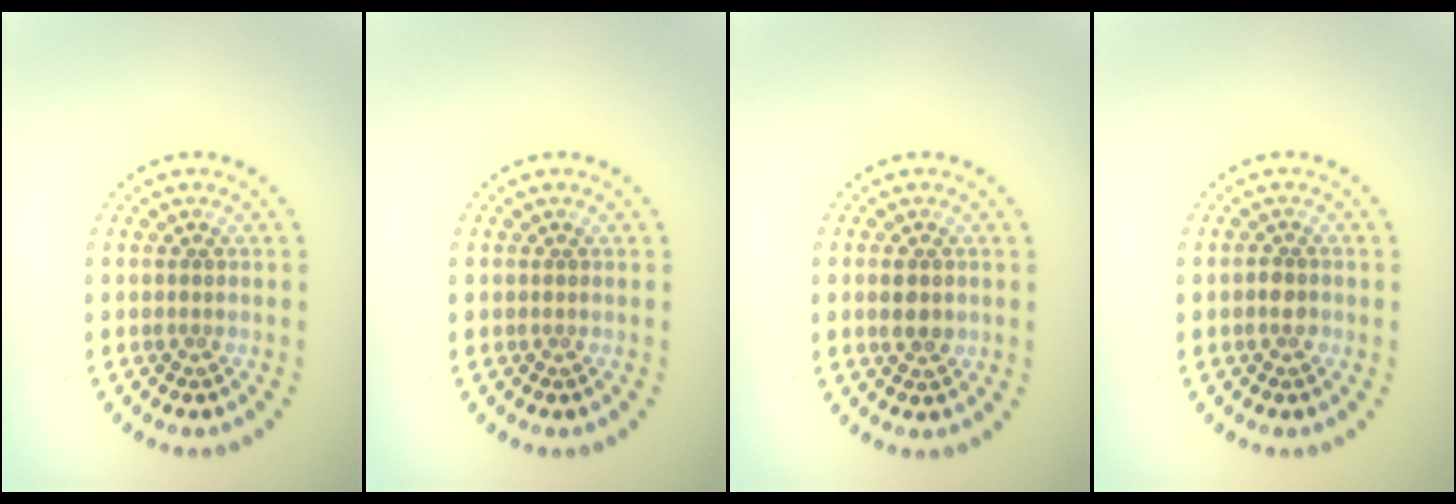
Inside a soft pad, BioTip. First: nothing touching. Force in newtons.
{"total": 0.0}
{"total": 1.9, "press": 1.9, "slide": 0.2}
{"total": 1.3, "press": 1.3, "slide": 0.4}